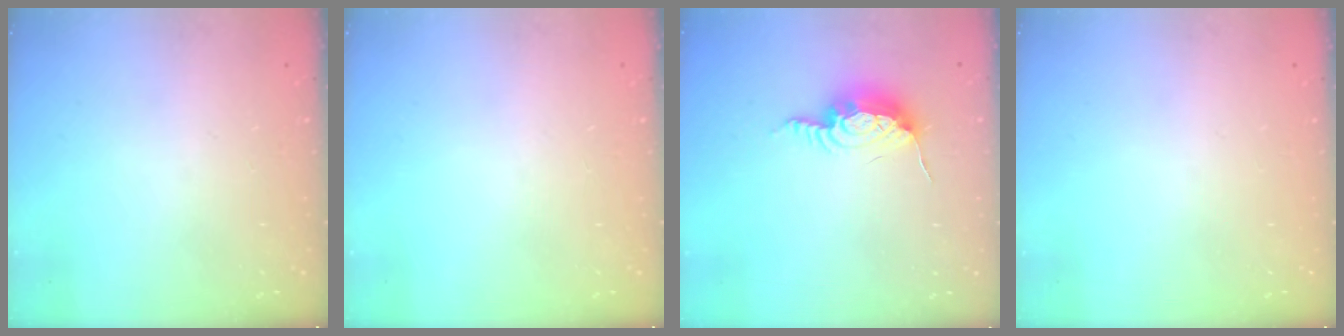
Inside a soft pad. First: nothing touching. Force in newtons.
{"total": 0.0}
{"total": 11.0, "press": 11.0, "slide": 1.0}
{"total": 0.0}